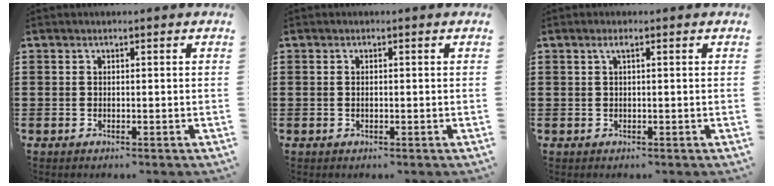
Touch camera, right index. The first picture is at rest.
{"total": 0.5, "force": [-0.1, 0.2, 0.5], "torque": [-0.011, -0.002, -0.001]}
{"total": 1.0, "force": [0.4, 0.2, 0.9], "torque": [-0.019, 0.003, 0.006]}